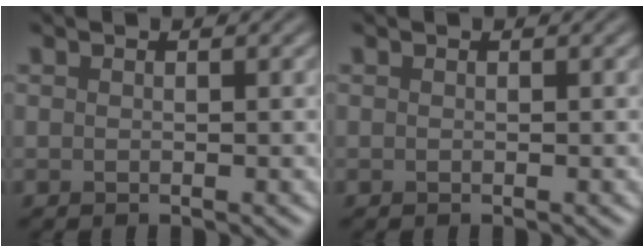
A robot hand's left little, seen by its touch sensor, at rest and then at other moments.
{"total": 0.0}